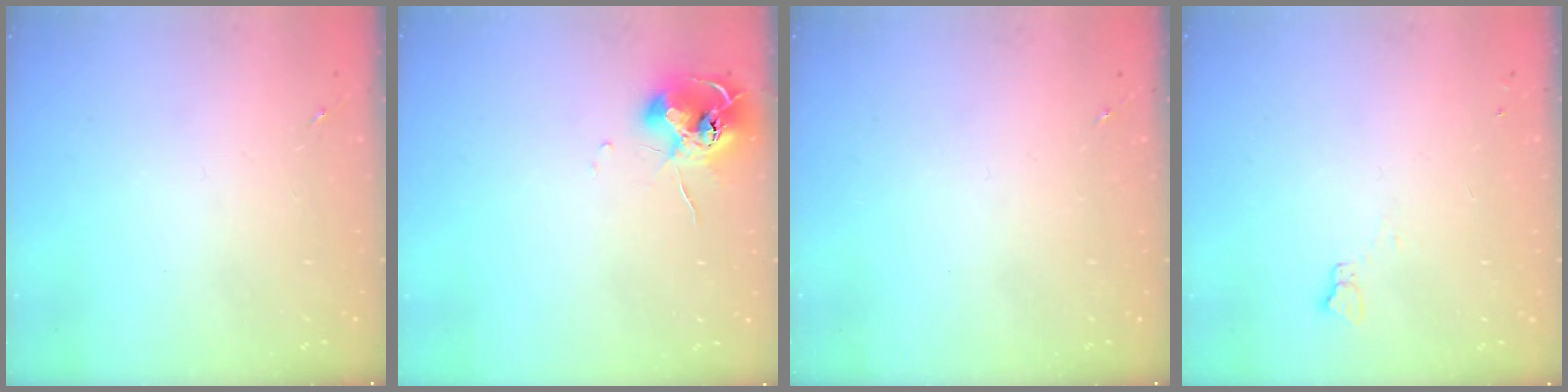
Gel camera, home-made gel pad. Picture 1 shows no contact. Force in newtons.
{"total": 11.6, "press": 11.5, "slide": 1.4}
{"total": 0.0}
{"total": 2.3, "press": 2.3, "slide": 0.2}